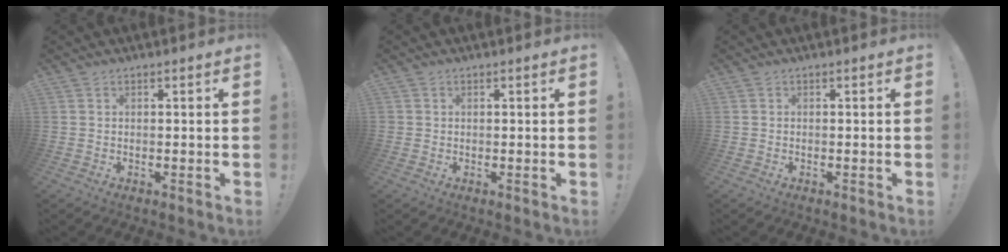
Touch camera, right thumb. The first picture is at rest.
{"total": 0.7, "force": [0.2, 0.6, -0.2], "torque": [0.004, 0.002, 0.005]}
{"total": 0.0}